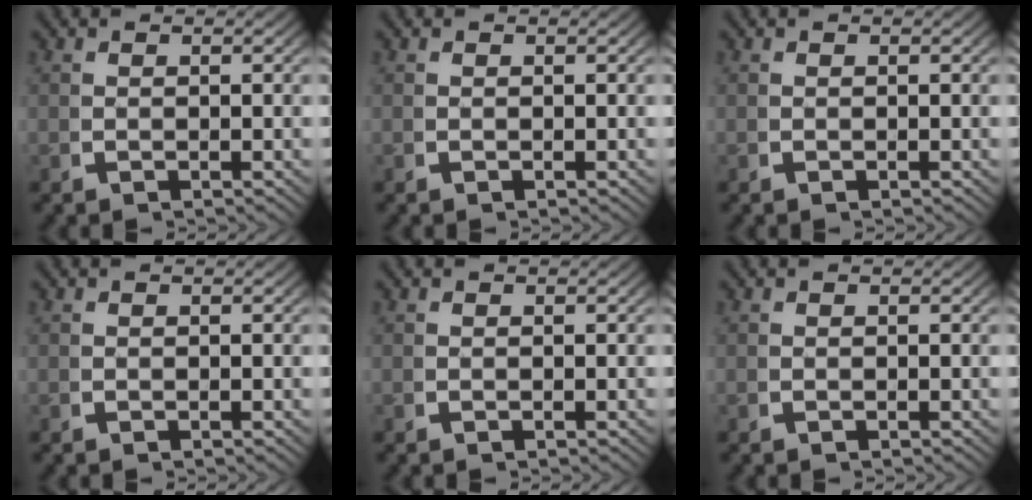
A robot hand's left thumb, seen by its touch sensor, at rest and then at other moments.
{"total": 0.0}
{"total": 0.0}
{"total": 0.0}
{"total": 0.0}
{"total": 0.0}